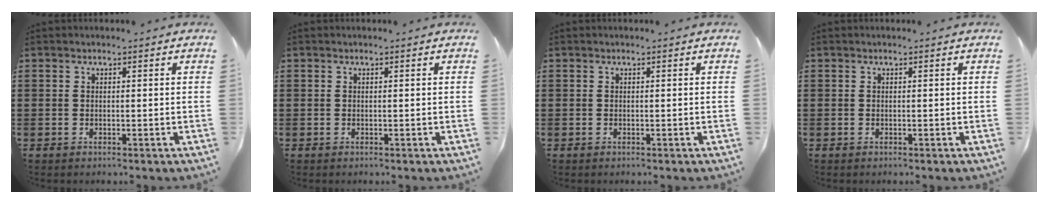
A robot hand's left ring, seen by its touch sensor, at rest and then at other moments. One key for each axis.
{"total": 0.0}
{"total": 0.0}
{"total": 0.0}